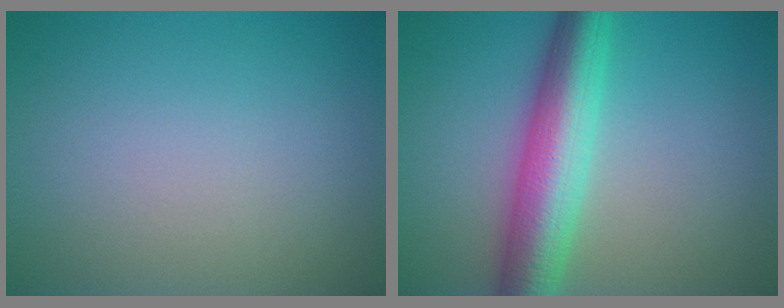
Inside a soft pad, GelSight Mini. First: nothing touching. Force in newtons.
{"total": 7.6, "press": 7.6, "slide": 0.0}